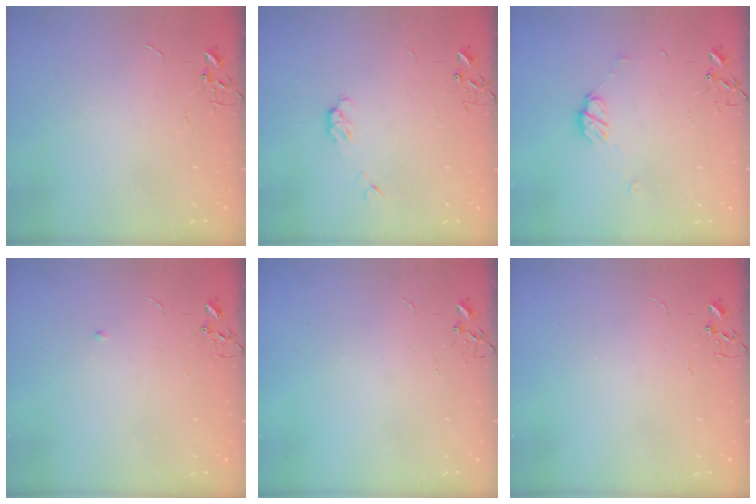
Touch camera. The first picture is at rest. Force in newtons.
{"total": 3.8, "press": 3.7, "slide": 0.6}
{"total": 7.1, "press": 7.1, "slide": 0.6}
{"total": 3.4, "press": 3.4, "slide": 0.7}
{"total": 0.0}
{"total": 0.0}